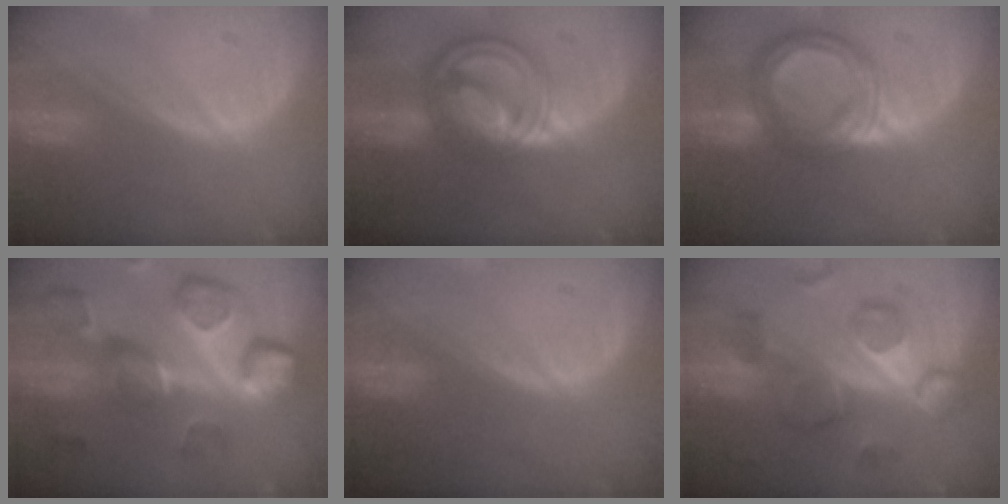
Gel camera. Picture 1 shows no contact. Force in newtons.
{"total": 8.8, "press": 8.8, "slide": 0.7}
{"total": 8.7, "press": 8.6, "slide": 0.8}
{"total": 12.9, "press": 11.2, "slide": 6.4}
{"total": 0.0}
{"total": 9.9, "press": 9.0, "slide": 4.2}